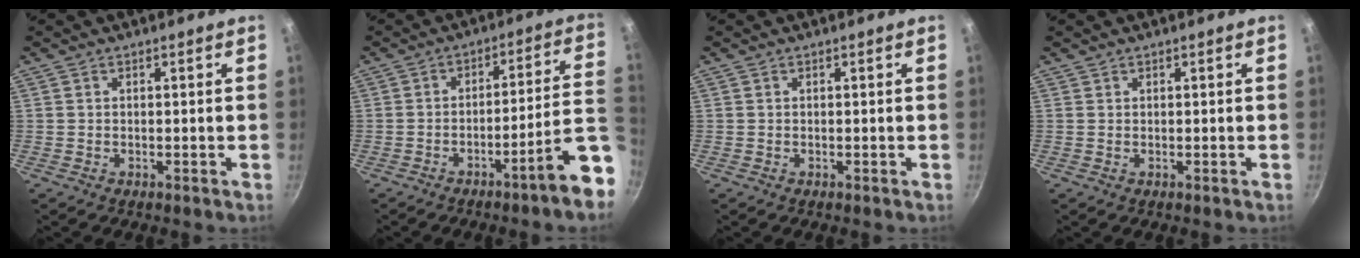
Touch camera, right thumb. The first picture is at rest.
{"total": 12.1, "force": [-5.5, 1.0, 10.7], "torque": [-0.134, 0.046, -0.077]}
{"total": 0.0}
{"total": 0.0}